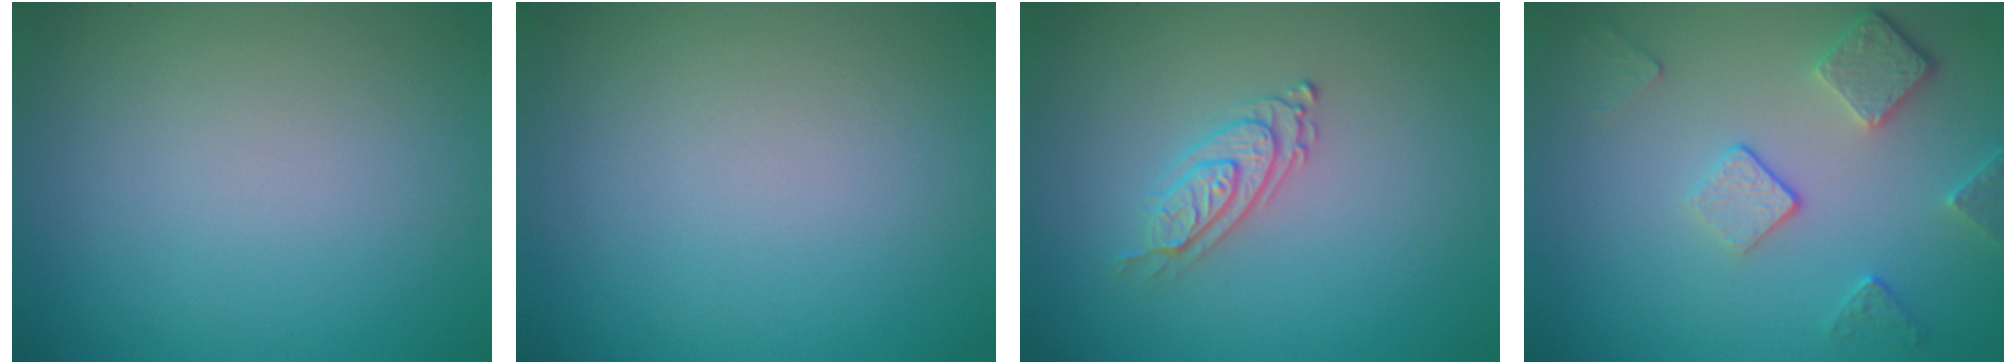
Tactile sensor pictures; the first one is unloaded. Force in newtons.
{"total": 0.0}
{"total": 2.4, "press": 2.0, "slide": 1.4}
{"total": 3.7, "press": 2.9, "slide": 2.3}